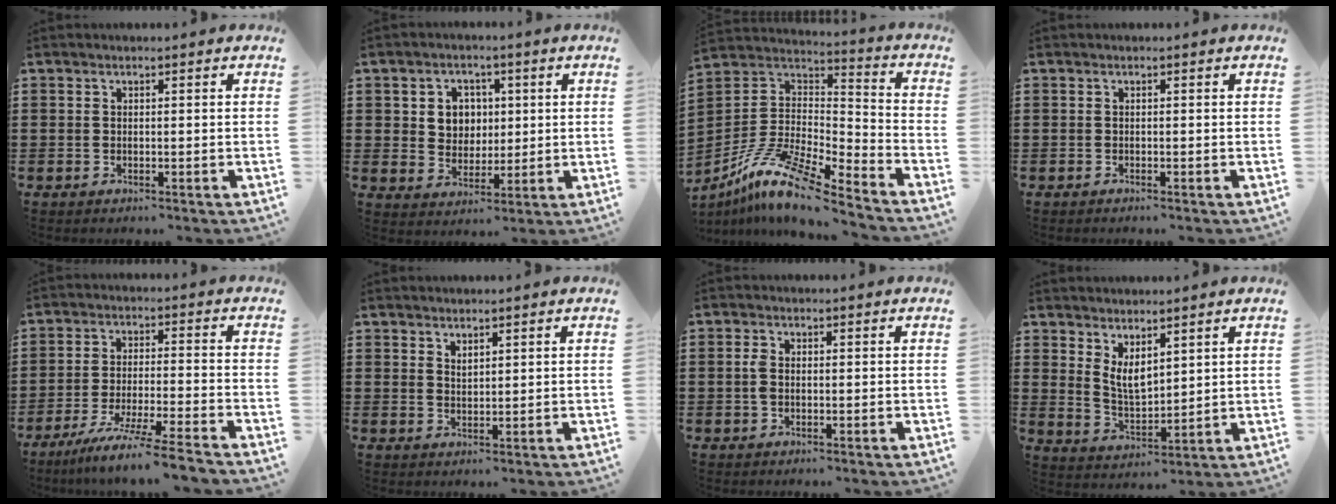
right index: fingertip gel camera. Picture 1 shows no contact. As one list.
[{"total": 5.3, "force": [1.2, 4.8, 1.8], "torque": [-0.050, 0.013, 0.019]}, {"total": 11.9, "force": [-9.2, 1.6, 7.3], "torque": [-0.160, 0.008, -0.187]}, {"total": 0.0}, {"total": 7.5, "force": [-6.5, -0.8, 3.6], "torque": [-0.073, -0.016, -0.126]}, {"total": 1.5, "force": [1.4, 0.5, 0.2], "torque": [-0.005, 0.002, 0.026]}, {"total": 1.9, "force": [-0.2, 1.0, 1.5], "torque": [-0.039, 0.000, -0.007]}, {"total": 4.5, "force": [2.9, 2.0, 2.9], "torque": [-0.065, -0.004, 0.054]}]